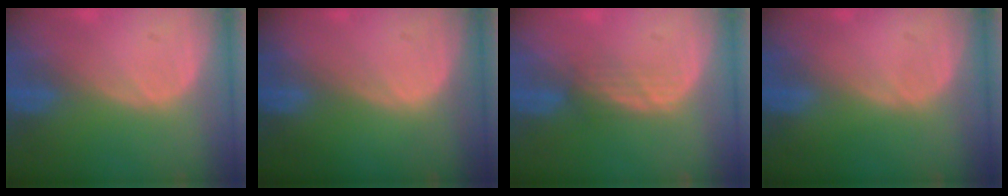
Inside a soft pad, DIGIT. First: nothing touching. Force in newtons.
{"total": 0.0}
{"total": 2.5, "press": 2.3, "slide": 0.9}
{"total": 0.0}